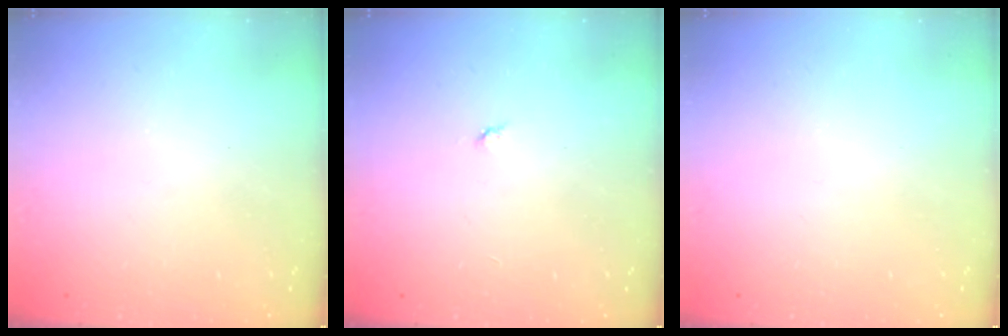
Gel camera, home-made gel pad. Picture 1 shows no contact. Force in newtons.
{"total": 2.8, "press": 2.8, "slide": 0.4}
{"total": 0.0}